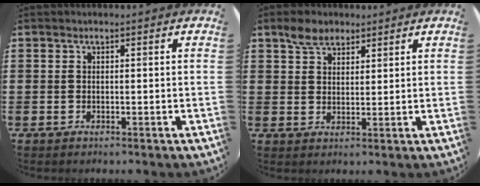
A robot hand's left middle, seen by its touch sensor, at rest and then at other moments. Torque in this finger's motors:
{"motor_torque": [0.21, -0.17, 0.06, 0.05]}